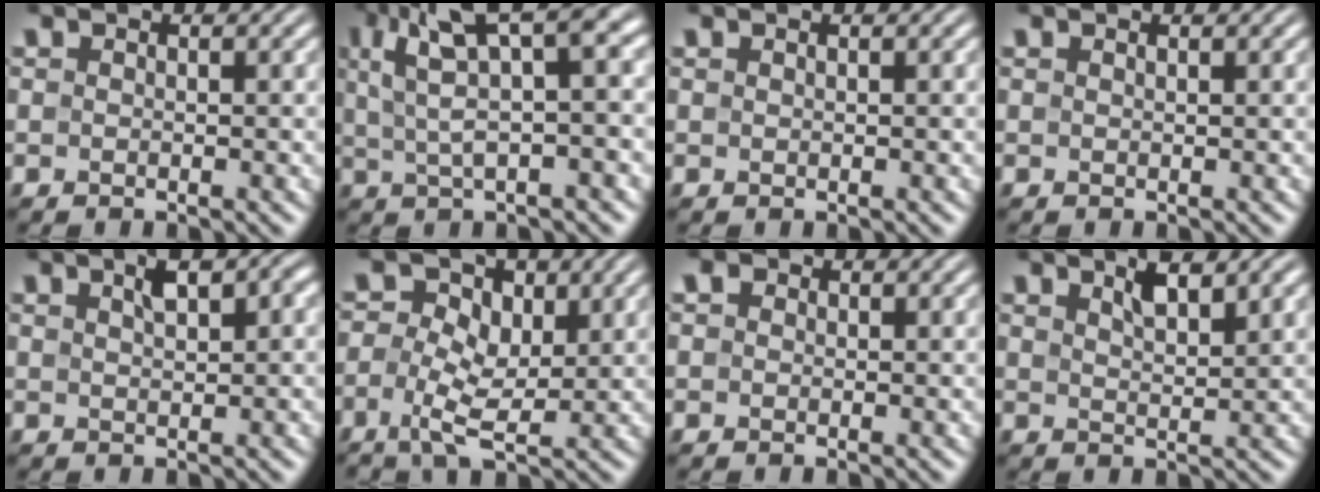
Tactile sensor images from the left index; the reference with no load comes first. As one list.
[{"total": 7.9, "force": [3.2, 2.2, 6.8], "torque": [-0.130, 0.018, 0.059]}, {"total": 0.0}, {"total": 0.0}, {"total": 2.9, "force": [1.2, 0.8, 2.4], "torque": [-0.041, 0.008, 0.024]}, {"total": 4.1, "force": [0.1, 2.6, 3.2], "torque": [-0.064, 0.005, -0.002]}, {"total": 0.9, "force": [0.3, 0.8, 0.3], "torque": [-0.006, 0.001, -0.004]}, {"total": 3.0, "force": [1.9, 0.7, 2.2], "torque": [-0.043, 0.000, 0.035]}]